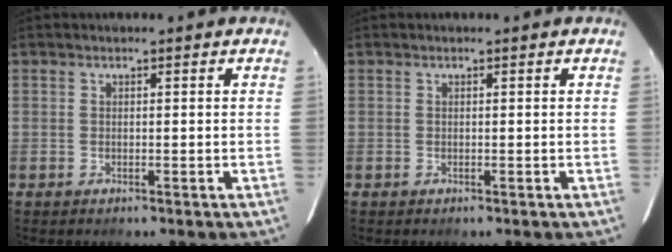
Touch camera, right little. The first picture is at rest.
{"total": 0.0}